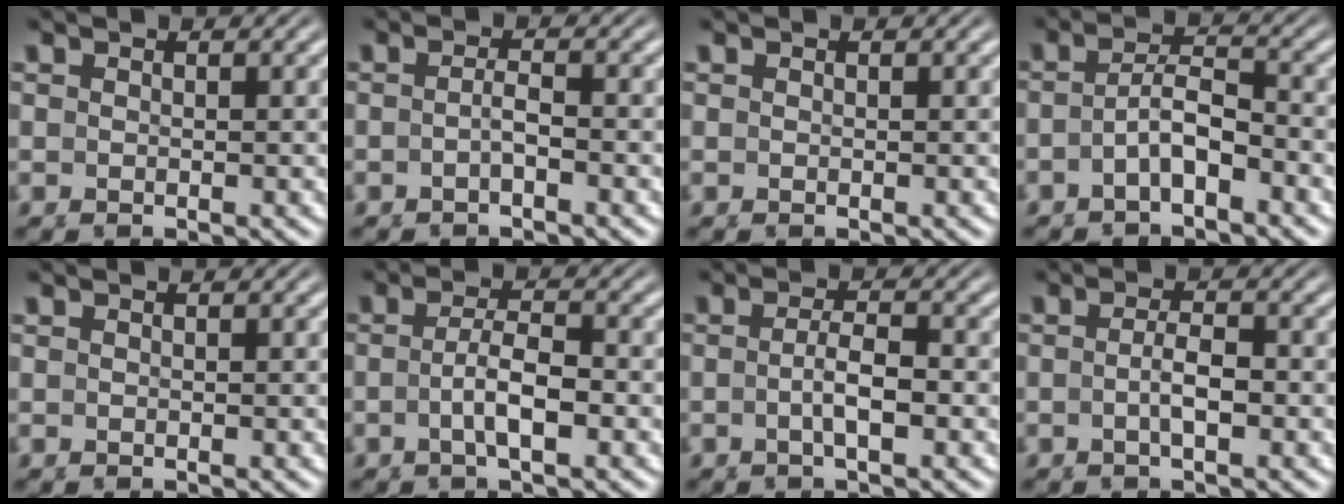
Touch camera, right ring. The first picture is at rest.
{"total": 1.5, "force": [-0.8, -0.3, 1.2], "torque": [-0.019, 0.000, -0.017]}
{"total": 0.0}
{"total": 2.7, "force": [-1.6, 0.7, 2.0], "torque": [-0.033, -0.007, -0.023]}
{"total": 0.0}
{"total": 2.9, "force": [-1.0, 0.2, 2.7], "torque": [-0.043, -0.007, -0.013]}
{"total": 2.3, "force": [-0.8, -0.1, 2.2], "torque": [-0.036, -0.005, -0.012]}
{"total": 2.0, "force": [-0.7, -0.1, 1.9], "torque": [-0.031, -0.004, -0.012]}